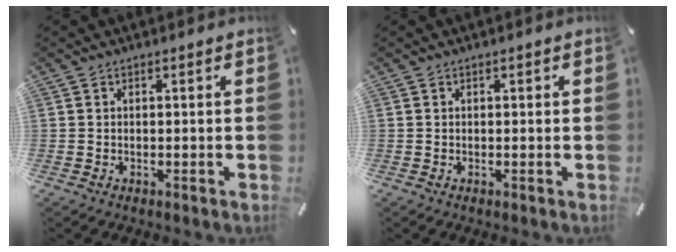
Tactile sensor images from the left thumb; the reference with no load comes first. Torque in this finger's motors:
{"motor_torque": [-0.34, -0.24, 0.10, 0.01, -0.01]}